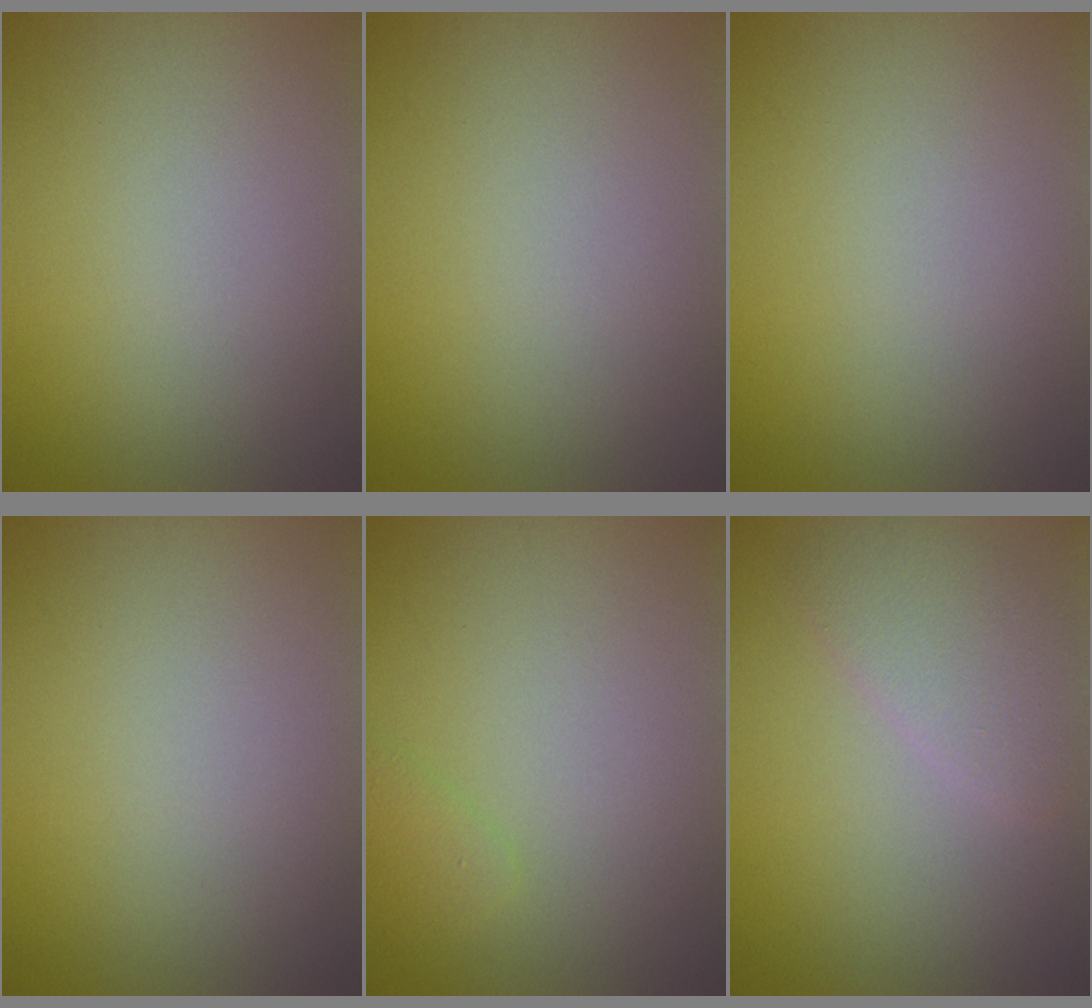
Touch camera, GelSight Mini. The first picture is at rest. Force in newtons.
{"total": 0.0}
{"total": 0.0}
{"total": 0.0}
{"total": 1.2, "press": 1.2, "slide": 0.1}
{"total": 2.7, "press": 2.7, "slide": 0.2}